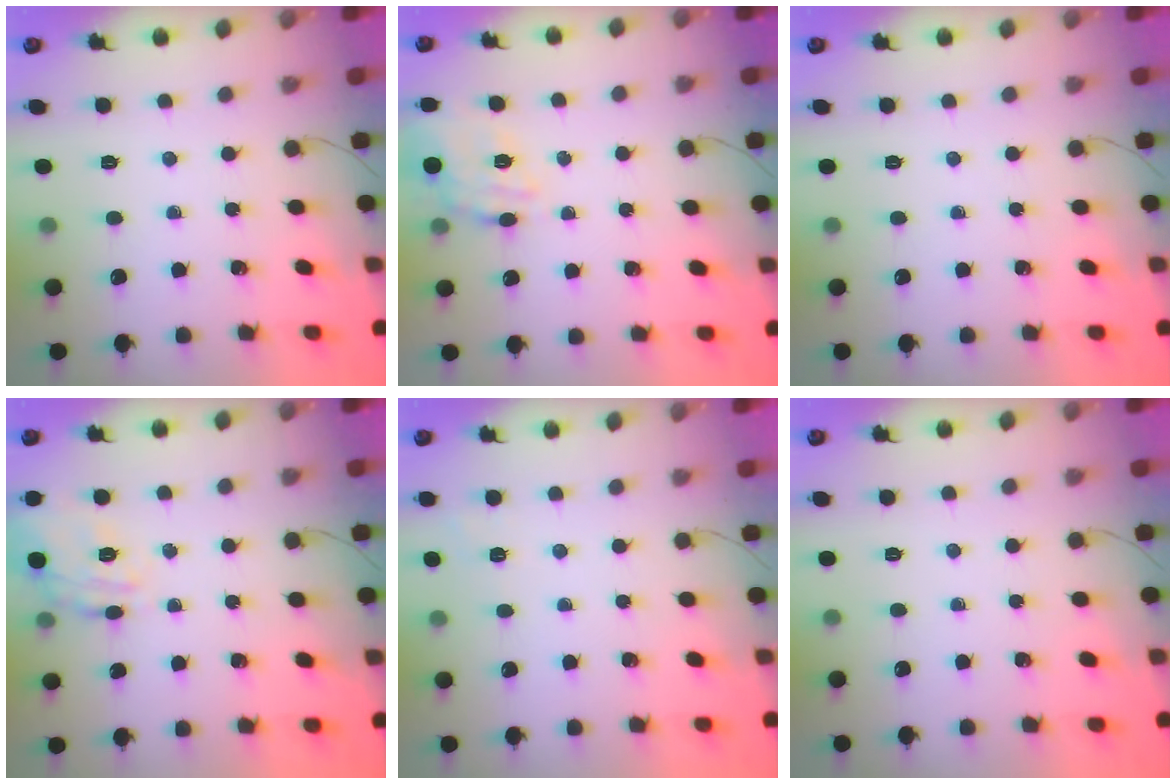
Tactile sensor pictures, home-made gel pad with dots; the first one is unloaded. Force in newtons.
{"total": 13.6, "press": 13.3, "slide": 2.8}
{"total": 0.0}
{"total": 16.8, "press": 16.8, "slide": 0.6}
{"total": 2.0, "press": 1.2, "slide": 1.6}
{"total": 0.0}